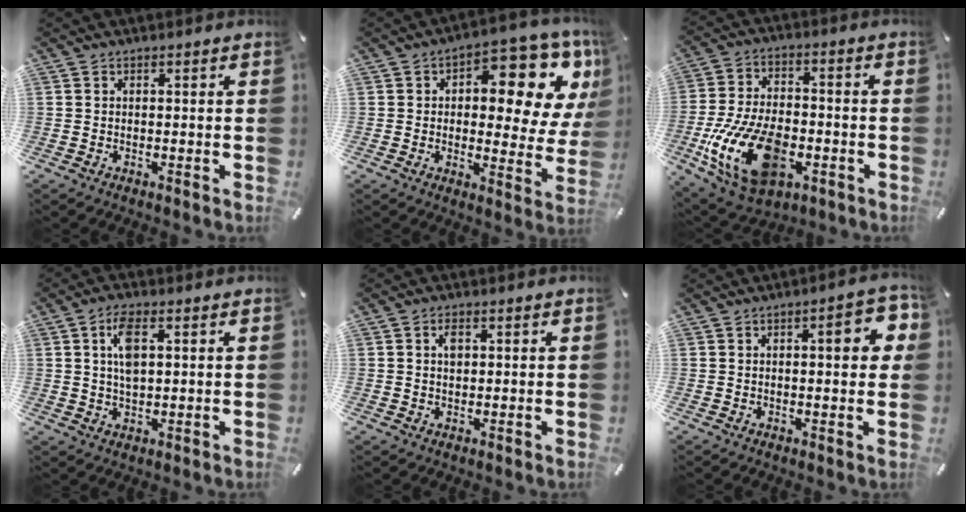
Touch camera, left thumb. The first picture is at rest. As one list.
[{"total": 14.3, "force": [6.7, 7.0, 10.5], "torque": [-0.126, -0.060, 0.107]}, {"total": 19.3, "force": [-6.5, 11.5, 14.1], "torque": [-0.292, 0.026, -0.104]}, {"total": 6.4, "force": [1.7, 3.0, 5.4], "torque": [-0.114, 0.003, 0.024]}, {"total": 2.5, "force": [0.6, 1.5, 1.9], "torque": [-0.033, 0.005, 0.007]}, {"total": 8.6, "force": [2.0, 3.2, 7.8], "torque": [-0.087, -0.011, 0.023]}]